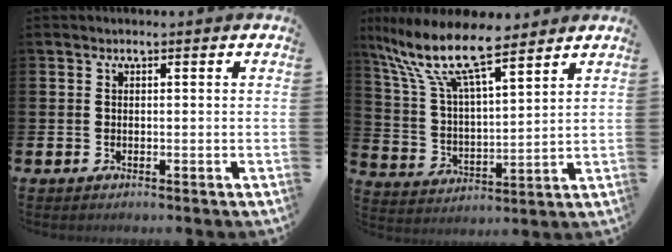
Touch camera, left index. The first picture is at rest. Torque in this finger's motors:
{"motor_torque": [1.00, -1.14, 1.05, 0.21]}